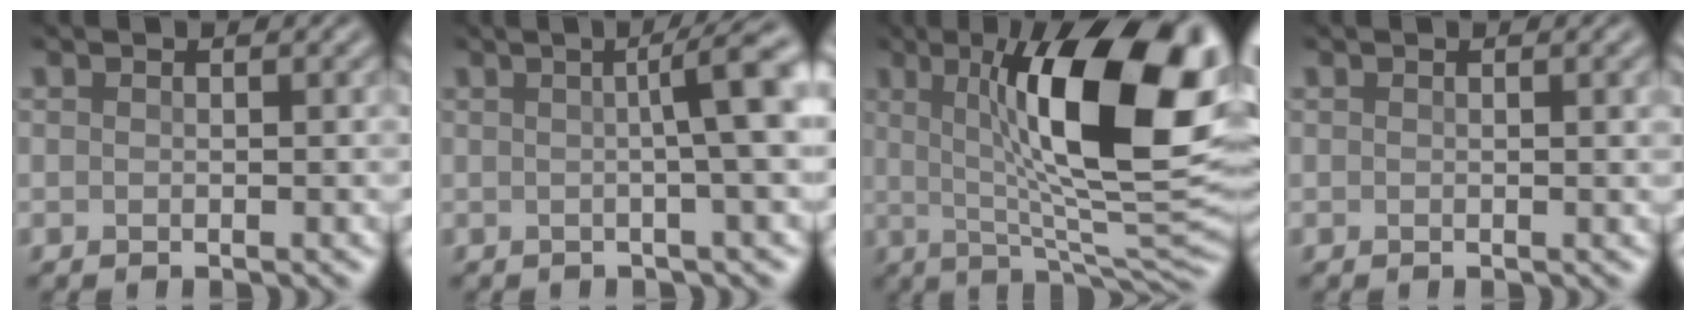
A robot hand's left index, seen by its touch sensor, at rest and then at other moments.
{"total": 6.6, "force": [0.8, 1.3, 6.4], "torque": [-0.068, 0.012, 0.011]}
{"total": 15.2, "force": [3.4, 4.2, 14.2], "torque": [-0.190, 0.004, 0.045]}
{"total": 1.2, "force": [0.3, 0.3, 1.1], "torque": [-0.011, 0.003, 0.003]}